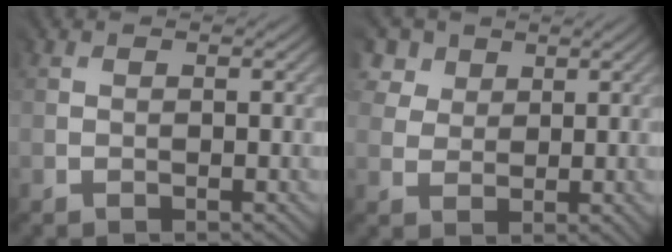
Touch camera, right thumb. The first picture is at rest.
{"total": 5.2, "force": [3.6, 3.7, 0.9], "torque": [-0.054, 0.009, 0.070]}